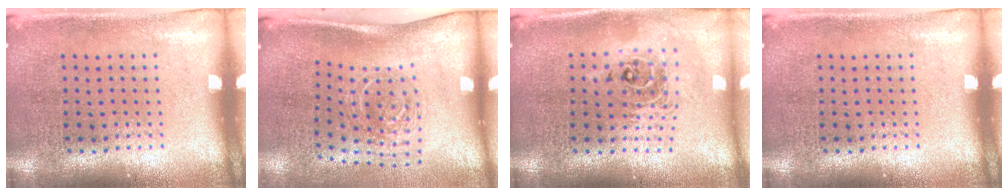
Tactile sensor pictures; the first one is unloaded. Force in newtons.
{"total": 2.0, "press": 1.2, "slide": 1.6}
{"total": 2.1, "press": 1.6, "slide": 1.4}
{"total": 0.0}